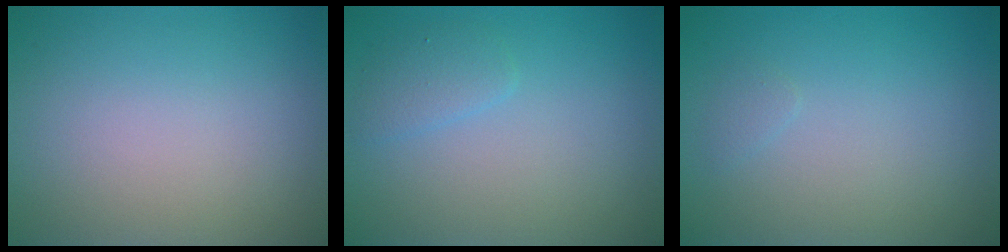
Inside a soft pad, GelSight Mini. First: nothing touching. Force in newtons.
{"total": 1.4, "press": 1.4, "slide": 0.1}
{"total": 0.6, "press": 0.5, "slide": 0.1}